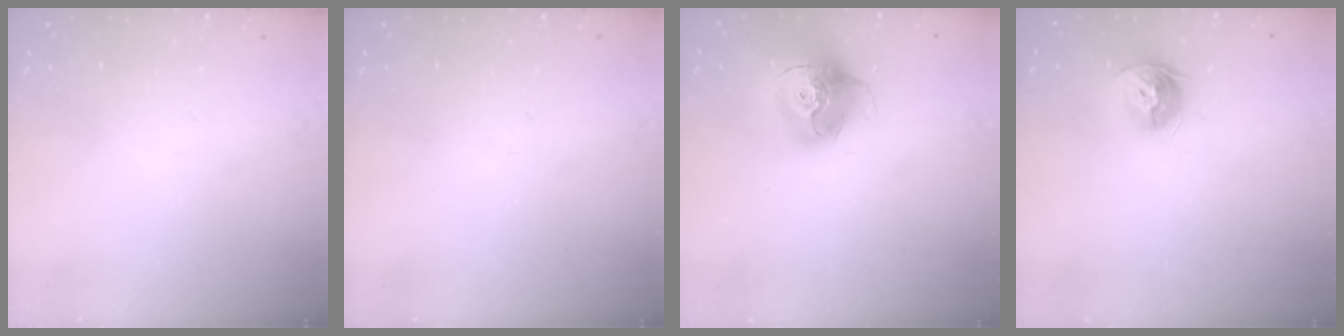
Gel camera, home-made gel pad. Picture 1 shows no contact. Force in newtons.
{"total": 0.0}
{"total": 15.7, "press": 15.7, "slide": 1.4}
{"total": 9.6, "press": 9.6, "slide": 0.9}